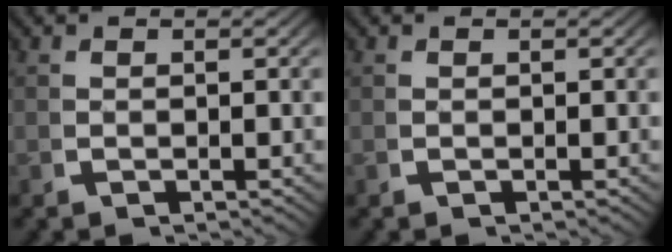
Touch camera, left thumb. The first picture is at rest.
{"total": 0.0}